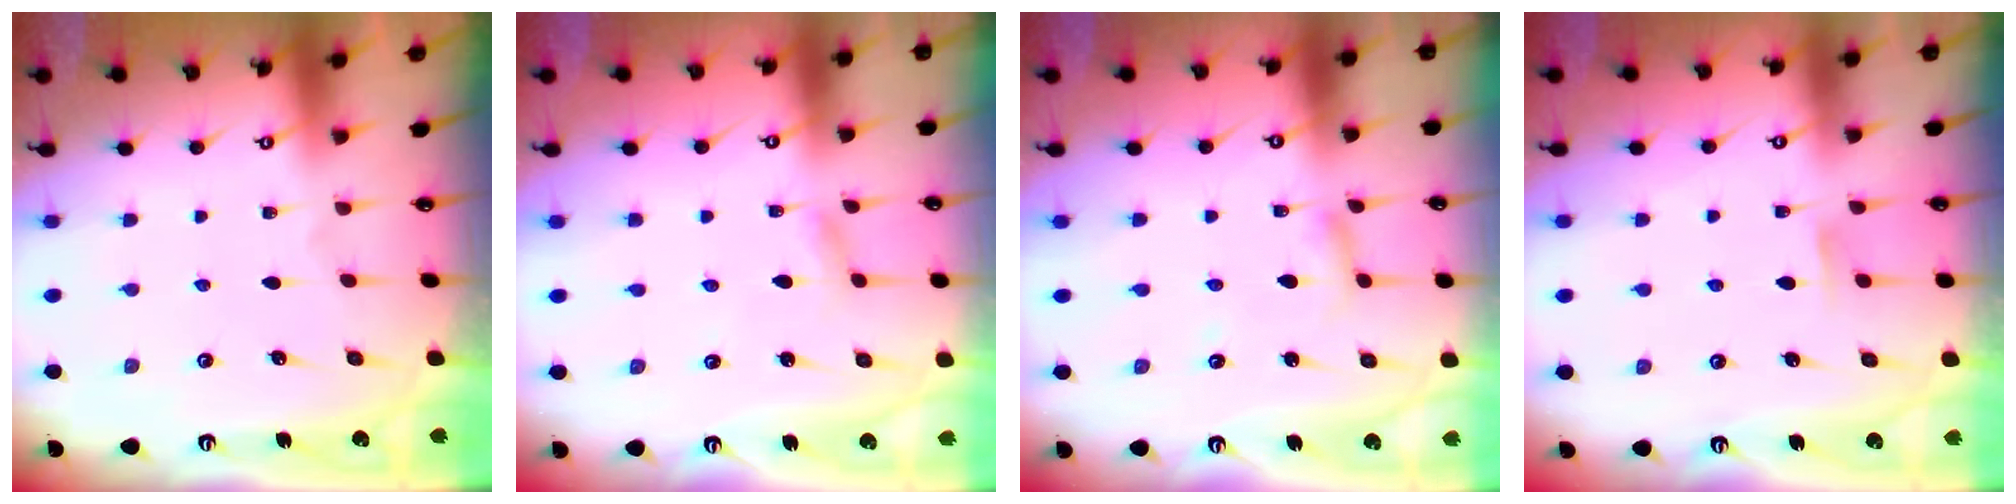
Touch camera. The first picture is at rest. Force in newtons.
{"total": 2.3, "press": 2.3, "slide": 0.2}
{"total": 2.7, "press": 2.7, "slide": 0.2}
{"total": 4.3, "press": 4.3, "slide": 0.7}